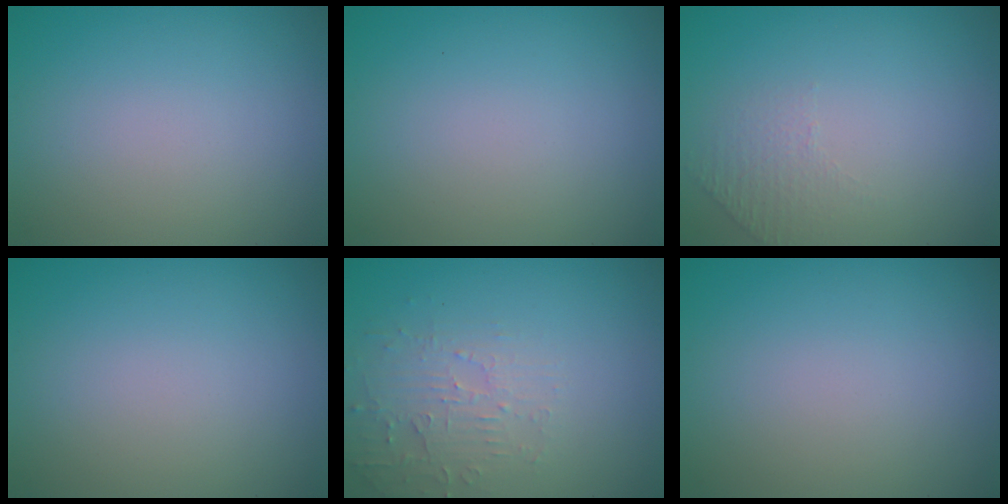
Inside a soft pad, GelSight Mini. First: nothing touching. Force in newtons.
{"total": 0.0}
{"total": 1.2, "press": 0.7, "slide": 0.9}
{"total": 0.0}
{"total": 2.8, "press": 2.7, "slide": 0.6}
{"total": 0.0}